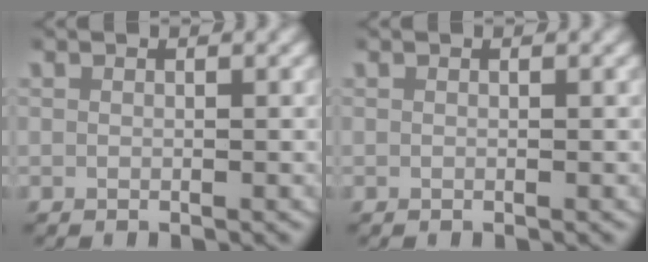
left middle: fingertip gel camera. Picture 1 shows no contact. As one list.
[{"total": 0.0}]